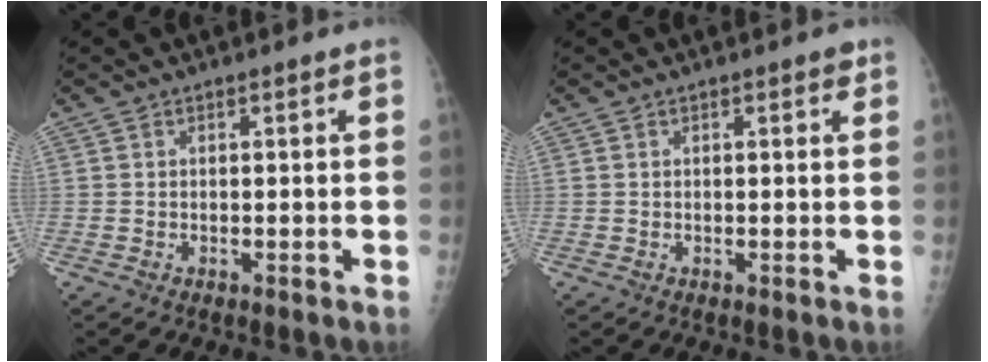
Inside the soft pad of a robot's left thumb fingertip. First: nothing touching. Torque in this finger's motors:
{"motor_torque": [0.24, 0.13, 0.29, 0.13, 0.08]}